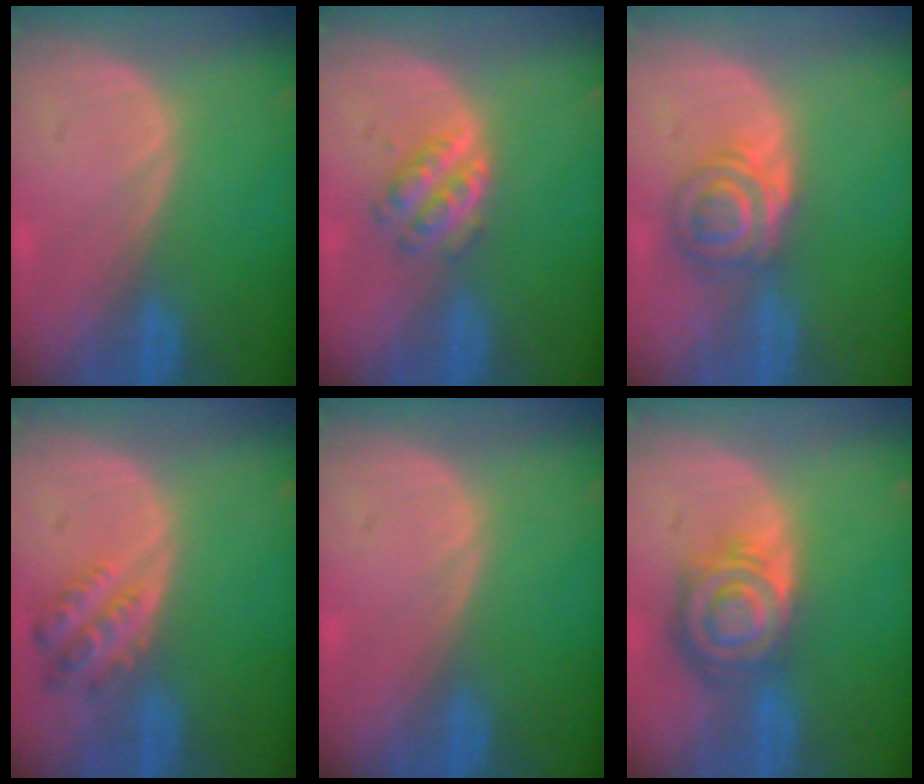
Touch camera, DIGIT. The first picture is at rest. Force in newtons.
{"total": 4.3, "press": 4.1, "slide": 1.2}
{"total": 6.0, "press": 5.5, "slide": 2.2}
{"total": 4.8, "press": 4.8, "slide": 0.5}
{"total": 0.0}
{"total": 8.5, "press": 7.4, "slide": 4.3}